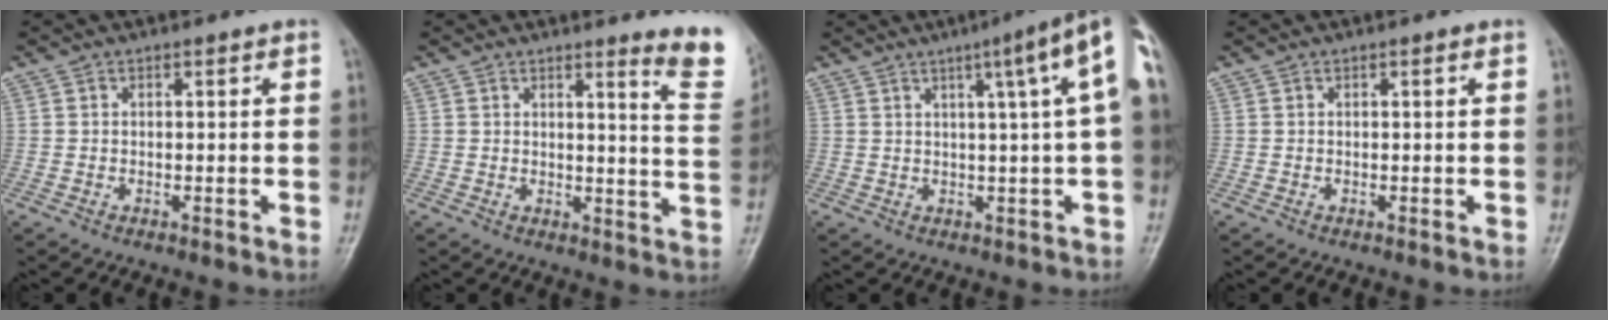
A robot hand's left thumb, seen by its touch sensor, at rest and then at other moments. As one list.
[{"total": 7.8, "force": [6.4, 0.4, 4.3], "torque": [-0.031, -0.061, 0.058]}, {"total": 10.4, "force": [3.3, 0.5, 9.9], "torque": [-0.121, 0.016, 0.033]}, {"total": 0.0}]